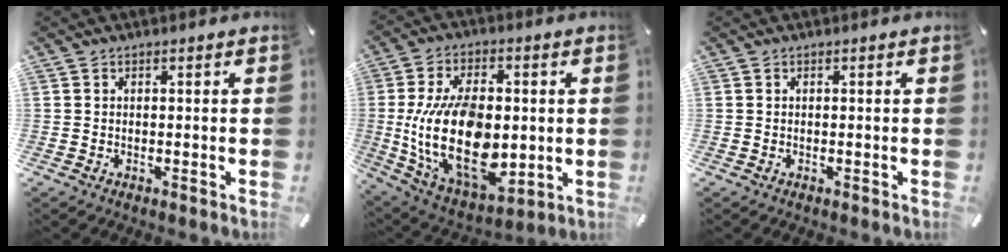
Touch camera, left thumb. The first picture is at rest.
{"total": 23.1, "force": [-0.9, 14.4, 18.1], "torque": [-0.364, -0.014, -0.007]}
{"total": 0.0}